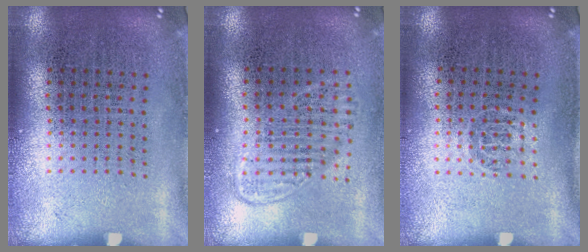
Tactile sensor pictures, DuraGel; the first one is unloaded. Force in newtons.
{"total": 1.4, "press": 1.2, "slide": 0.7}
{"total": 0.6, "press": 0.4, "slide": 0.4}